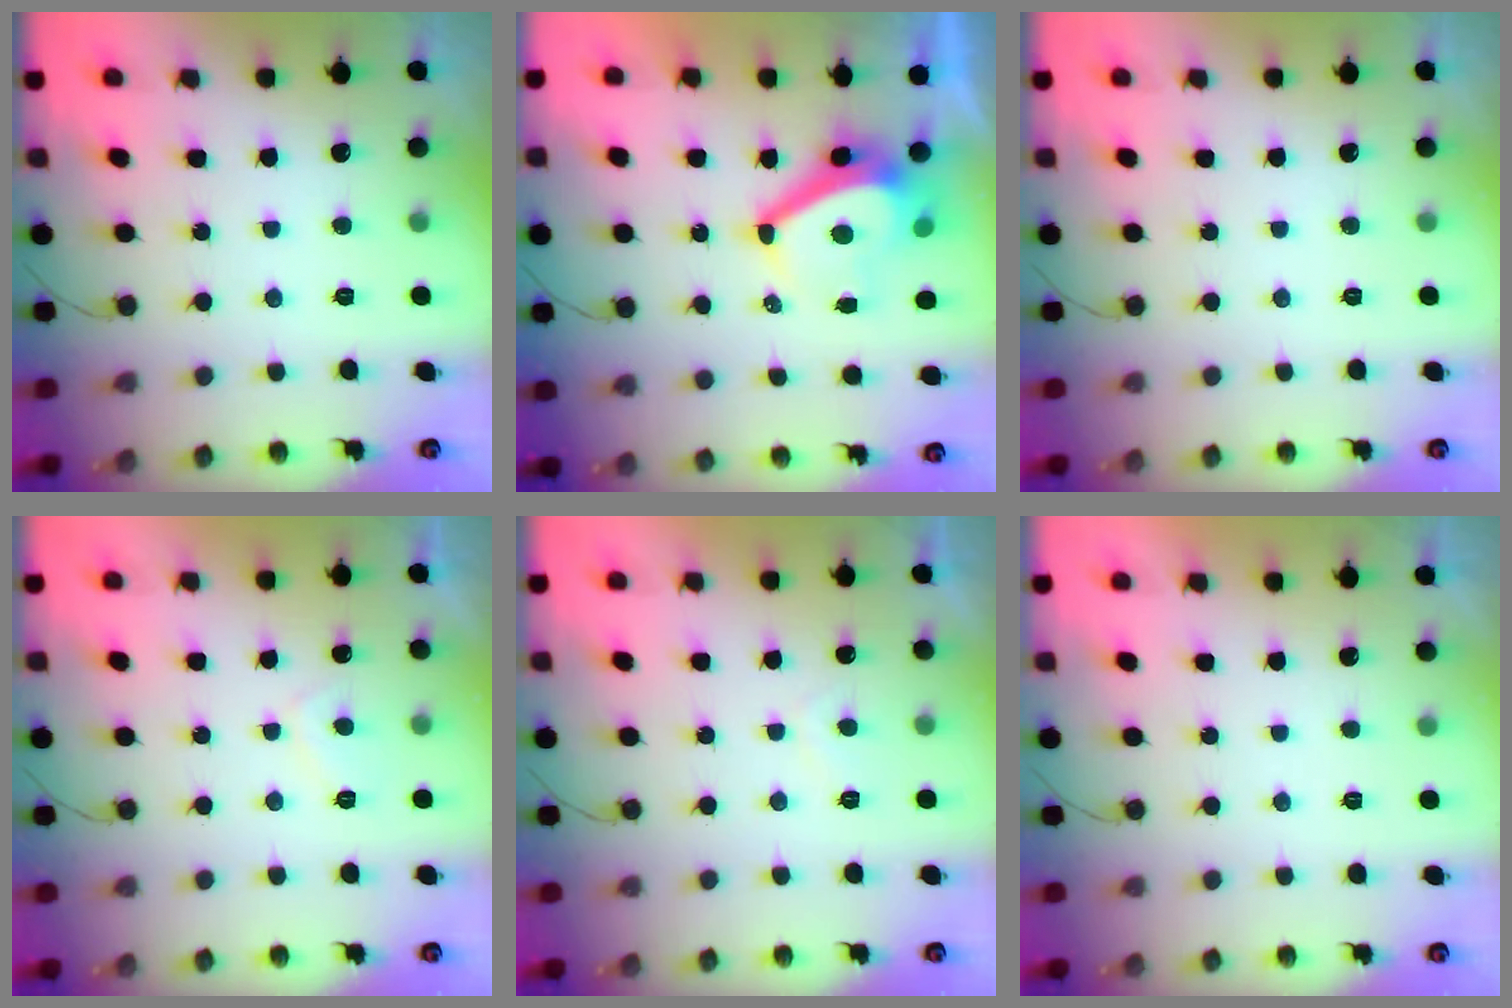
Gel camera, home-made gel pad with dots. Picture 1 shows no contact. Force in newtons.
{"total": 9.2, "press": 9.2, "slide": 1.0}
{"total": 0.0}
{"total": 2.2, "press": 2.1, "slide": 0.8}
{"total": 0.9, "press": 0.7, "slide": 0.6}
{"total": 2.2, "press": 2.2, "slide": 0.3}